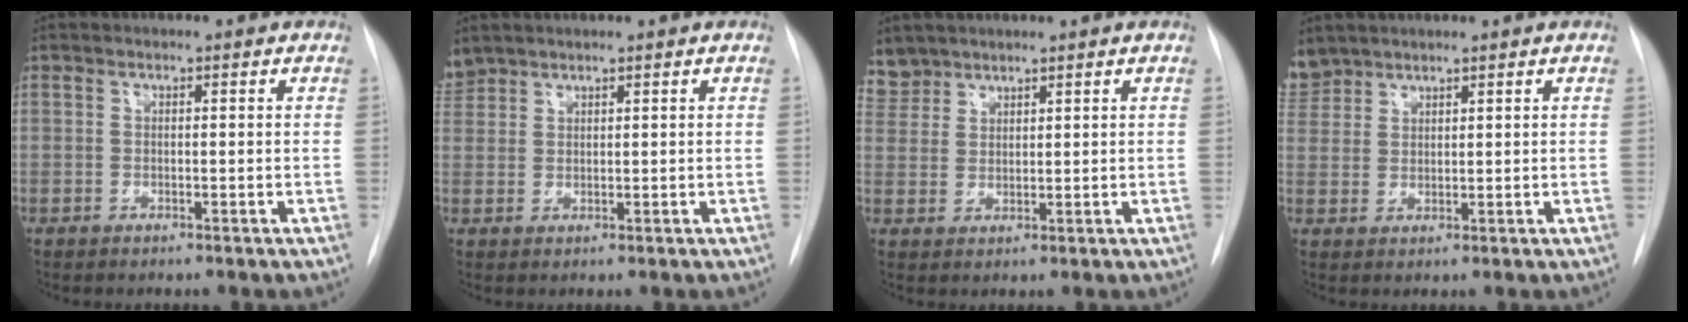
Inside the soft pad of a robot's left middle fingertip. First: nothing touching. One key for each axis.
{"total": 2.7, "fx": 2.5, "fy": 0.8, "fz": 0.0, "tx": -0.009, "ty": 0.016, "tz": 0.056}
{"total": 3.8, "fx": 3.5, "fy": 1.6, "fz": -0.4, "tx": 0.012, "ty": 0.009, "tz": 0.073}
{"total": 4.3, "fx": 4.0, "fy": 1.8, "fz": 0.0, "tx": -0.005, "ty": 0.013, "tz": 0.089}